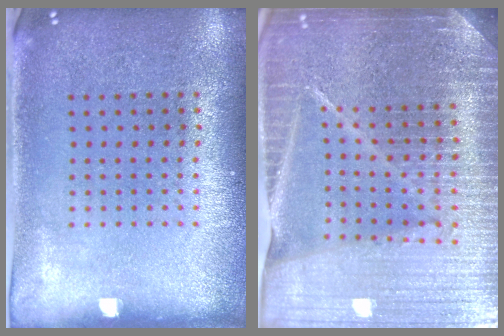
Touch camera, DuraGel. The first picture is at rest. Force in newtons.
{"total": 6.1, "press": 5.3, "slide": 2.9}